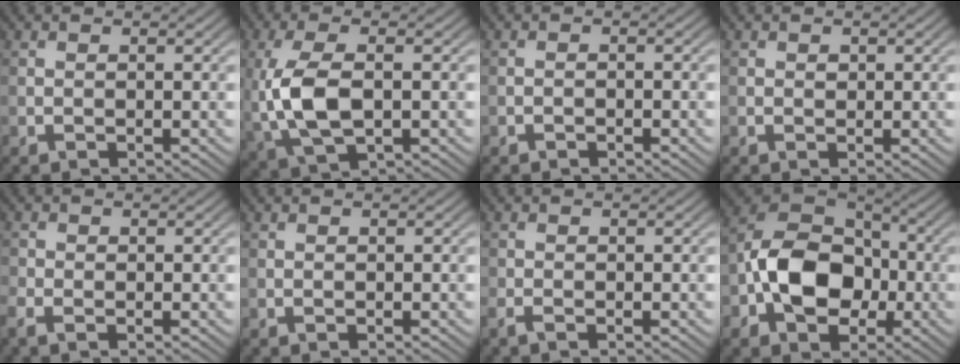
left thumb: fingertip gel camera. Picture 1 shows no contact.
{"total": 8.5, "force": [-0.7, 4.1, 7.4], "torque": [-0.177, 0.000, -0.012]}
{"total": 0.7, "force": [-0.6, 0.2, 0.3], "torque": [-0.004, 0.002, -0.010]}
{"total": 0.6, "force": [0.2, 0.5, 0.3], "torque": [-0.002, -0.003, 0.003]}
{"total": 2.2, "force": [-1.1, 1.4, 1.3], "torque": [-0.035, -0.004, -0.027]}
{"total": 0.0}
{"total": 1.2, "force": [-0.7, 0.4, 0.9], "torque": [-0.024, -0.001, -0.017]}
{"total": 11.1, "force": [-2.3, 7.9, 7.5], "torque": [-0.141, 0.008, -0.062]}